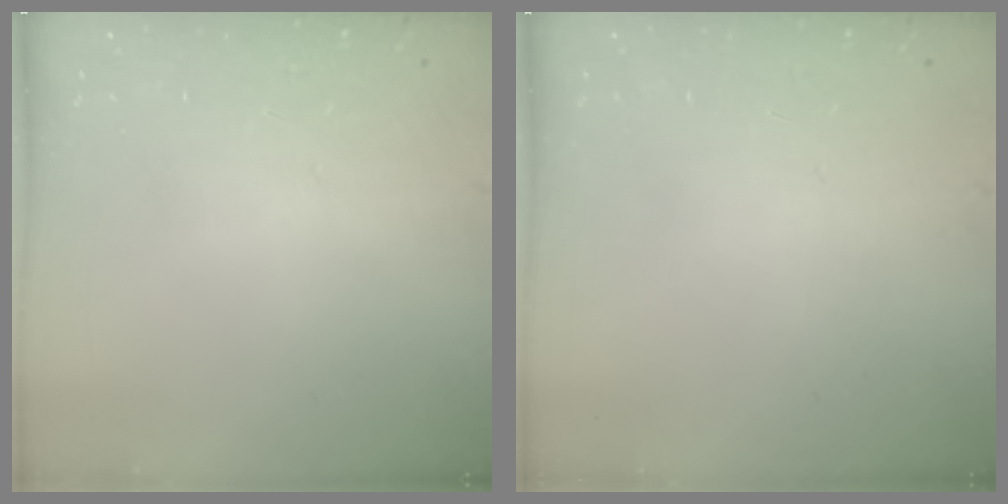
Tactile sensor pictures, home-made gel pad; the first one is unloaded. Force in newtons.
{"total": 0.0}